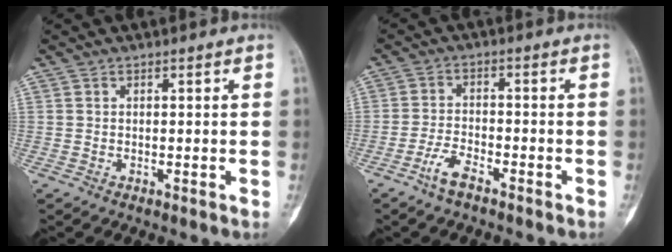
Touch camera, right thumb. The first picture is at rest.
{"total": 4.2, "force": [-3.1, 1.4, 2.5], "torque": [-0.056, 0.021, -0.062]}